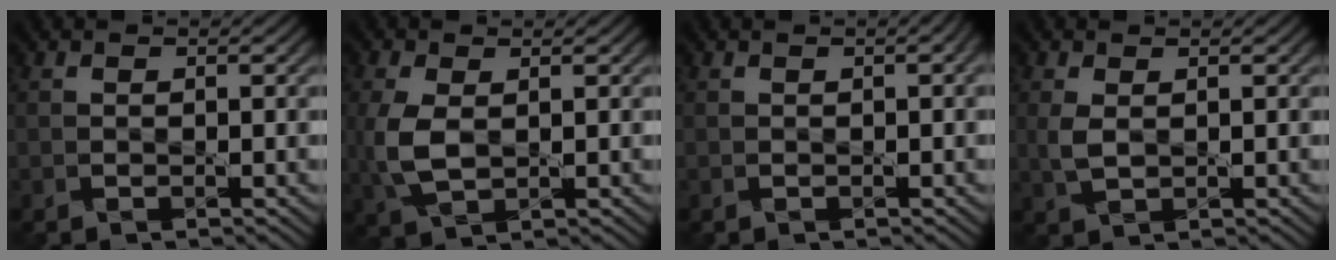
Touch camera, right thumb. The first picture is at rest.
{"total": 5.4, "force": [0.2, 3.2, 4.4], "torque": [-0.121, -0.002, 0.005]}
{"total": 0.9, "force": [0.1, 0.4, 0.9], "torque": [-0.013, -0.001, 0.005]}
{"total": 2.6, "force": [0.5, 1.5, 2.0], "torque": [-0.056, 0.002, 0.010]}